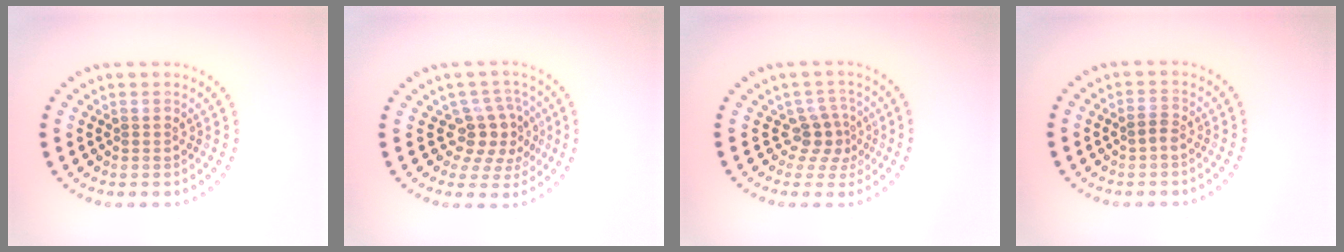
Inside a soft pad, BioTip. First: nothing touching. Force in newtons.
{"total": 3.5, "press": 3.0, "slide": 1.8}
{"total": 2.4, "press": 1.7, "slide": 1.7}
{"total": 1.2, "press": 1.1, "slide": 0.4}